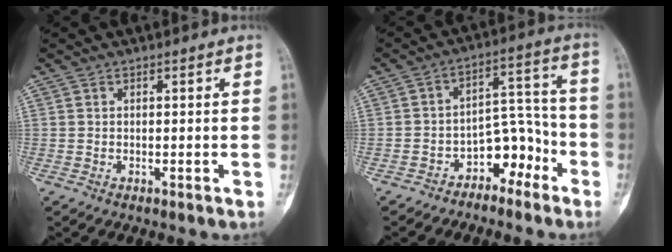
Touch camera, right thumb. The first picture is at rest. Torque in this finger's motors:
{"motor_torque": [2.21, 2.25, 0.32, -0.48, 0.01]}